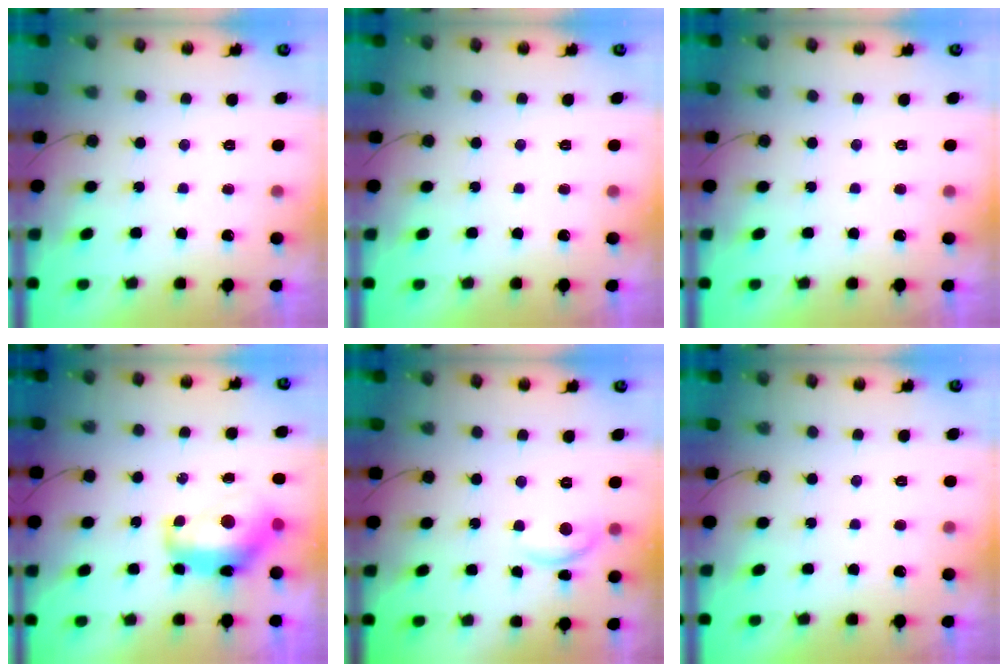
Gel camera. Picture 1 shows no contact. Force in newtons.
{"total": 0.0}
{"total": 0.0}
{"total": 11.9, "press": 11.8, "slide": 1.4}
{"total": 7.8, "press": 7.8, "slide": 0.5}
{"total": 0.0}